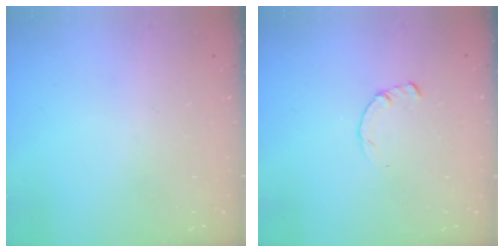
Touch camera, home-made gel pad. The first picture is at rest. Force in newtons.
{"total": 2.2, "press": 2.2, "slide": 0.3}